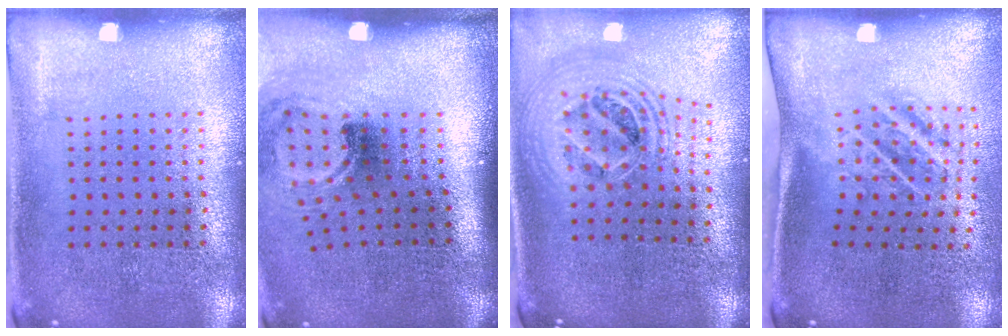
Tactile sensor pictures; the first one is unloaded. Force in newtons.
{"total": 1.9, "press": 1.2, "slide": 1.5}
{"total": 2.3, "press": 1.8, "slide": 1.5}
{"total": 1.8, "press": 1.1, "slide": 1.4}